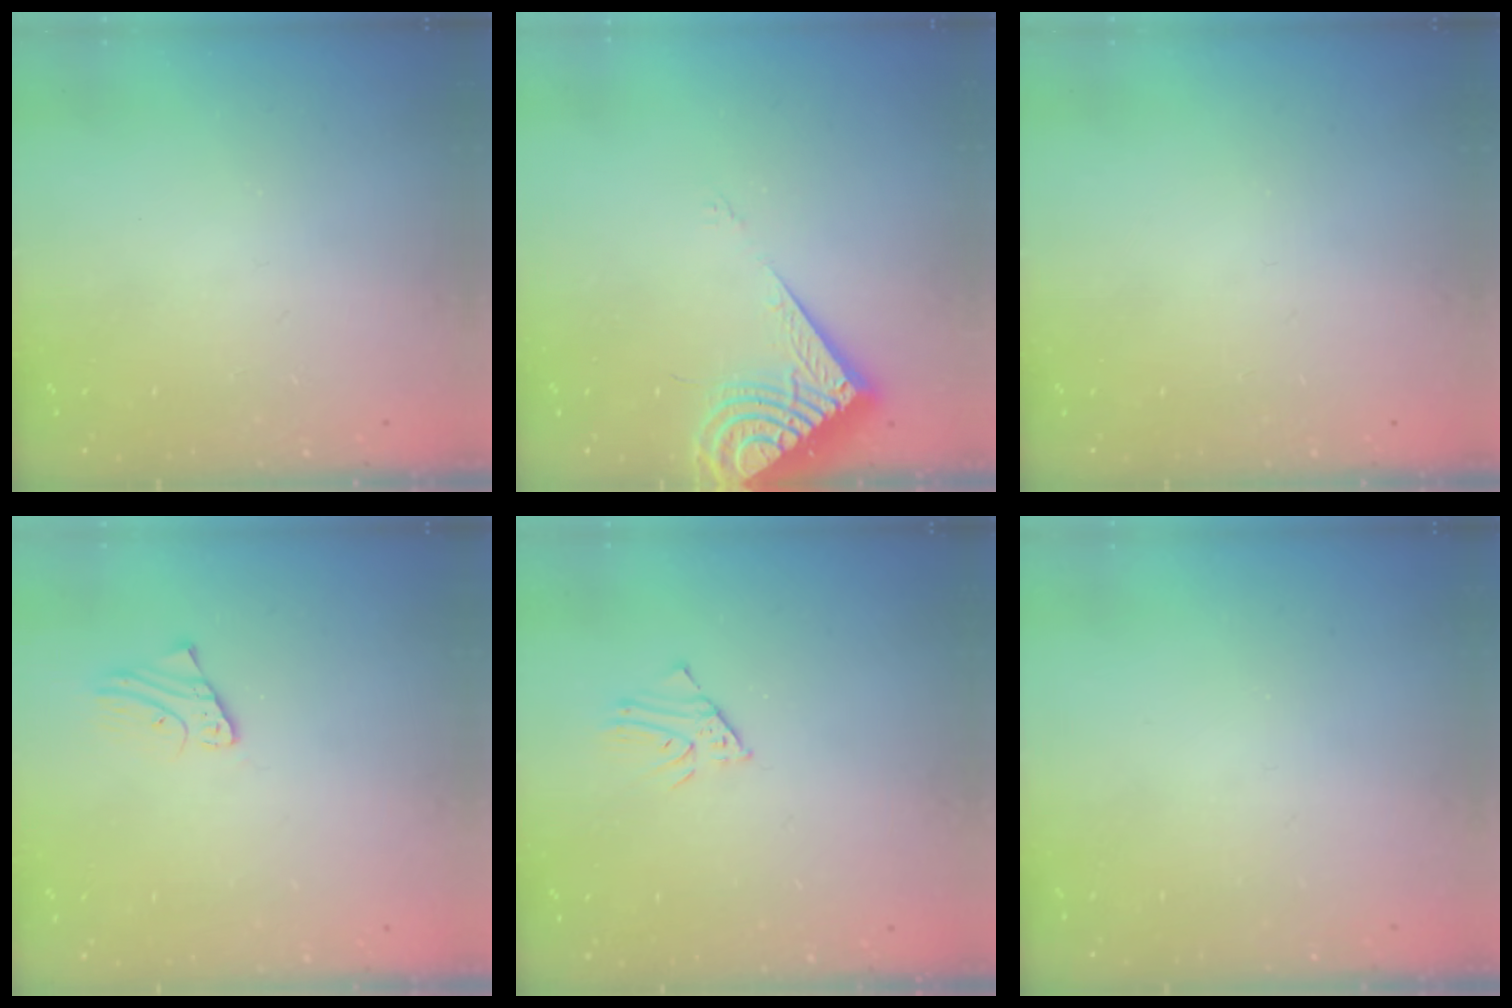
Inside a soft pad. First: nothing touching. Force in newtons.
{"total": 8.1, "press": 8.0, "slide": 1.2}
{"total": 0.0}
{"total": 1.9, "press": 1.9, "slide": 0.2}
{"total": 1.9, "press": 1.9, "slide": 0.1}
{"total": 0.0}